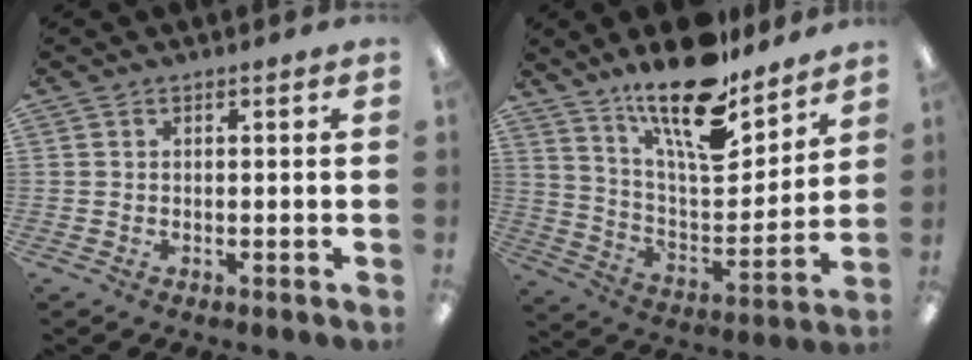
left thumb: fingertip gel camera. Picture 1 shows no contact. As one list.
[{"total": 20.2, "force": [15.5, 6.3, 11.3], "torque": [-0.193, -0.107, 0.265]}]